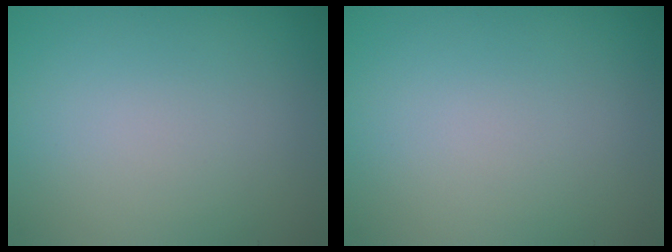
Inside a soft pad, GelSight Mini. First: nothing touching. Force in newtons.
{"total": 0.0}